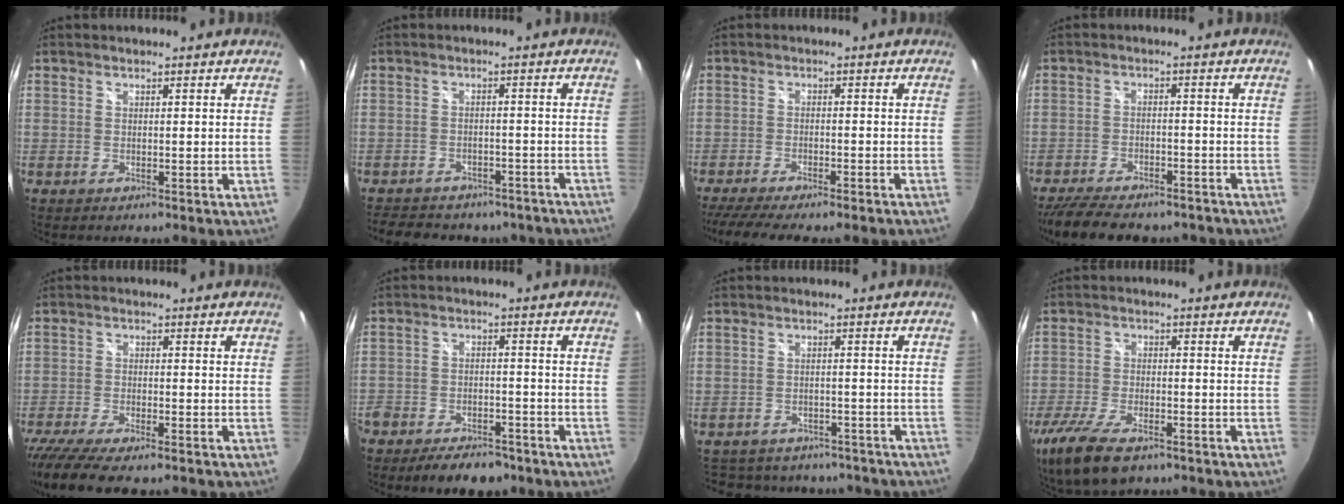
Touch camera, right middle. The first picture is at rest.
{"total": 15.5, "force": [-12.5, 6.9, 6.0], "torque": [-0.133, -0.002, -0.159]}
{"total": 11.2, "force": [-9.5, 0.8, 5.8], "torque": [-0.127, -0.036, -0.147]}
{"total": 14.6, "force": [-12.0, 4.7, 7.0], "torque": [-0.147, -0.030, -0.179]}
{"total": 11.4, "force": [-9.4, 2.1, 6.0], "torque": [-0.141, -0.048, -0.162]}
{"total": 12.7, "force": [-9.5, 6.3, 5.5], "torque": [-0.142, -0.004, -0.142]}
{"total": 17.0, "force": [-14.0, 7.6, 6.0], "torque": [-0.130, 0.009, -0.176]}
{"total": 13.6, "force": [-9.2, 5.4, 8.4], "torque": [-0.198, -0.045, -0.167]}